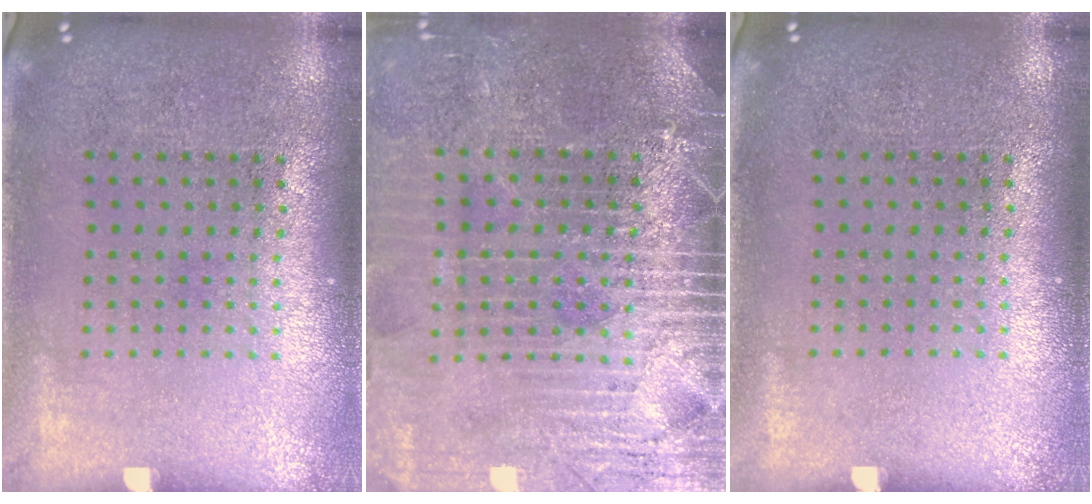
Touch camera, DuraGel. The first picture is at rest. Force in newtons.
{"total": 4.0, "press": 3.6, "slide": 1.8}
{"total": 0.0}